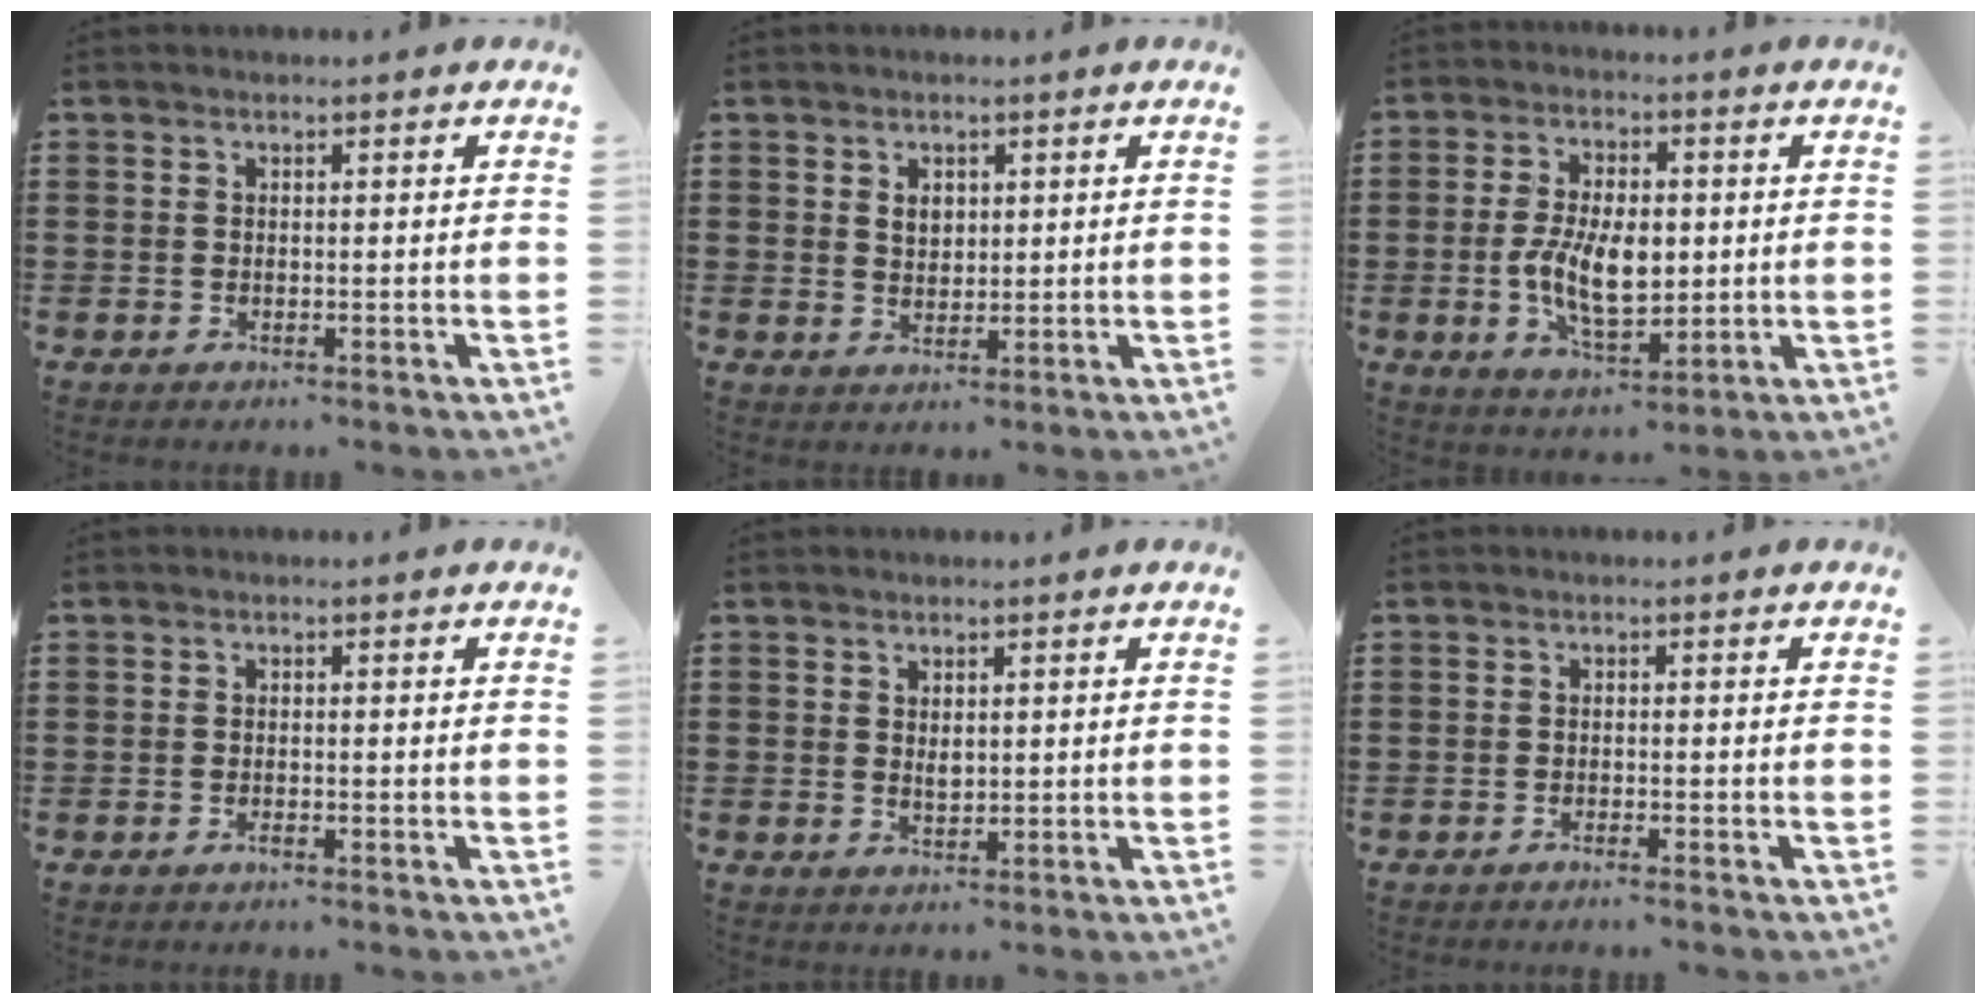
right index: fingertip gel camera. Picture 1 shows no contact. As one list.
[{"total": 2.2, "force": [0.9, 1.6, 1.2], "torque": [-0.028, 0.007, 0.016]}, {"total": 9.0, "force": [-0.5, 4.7, 7.6], "torque": [-0.157, 0.000, -0.015]}, {"total": 0.9, "force": [-0.6, 0.0, 0.7], "torque": [-0.016, -0.009, -0.009]}, {"total": 1.4, "force": [0.6, 0.7, 1.0], "torque": [-0.022, 0.001, 0.011]}, {"total": 1.0, "force": [-0.9, -0.1, 0.3], "torque": [-0.005, 0.000, -0.019]}]